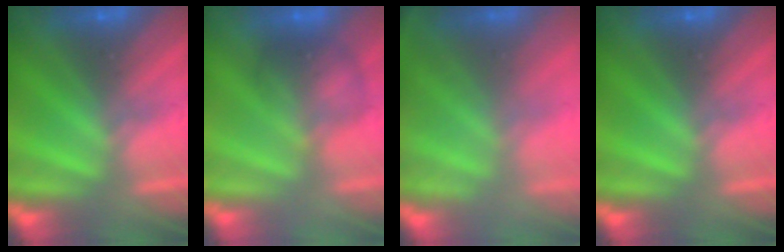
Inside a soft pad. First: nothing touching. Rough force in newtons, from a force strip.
{"total": 2.0}
{"total": 1.8}
{"total": 0.0}